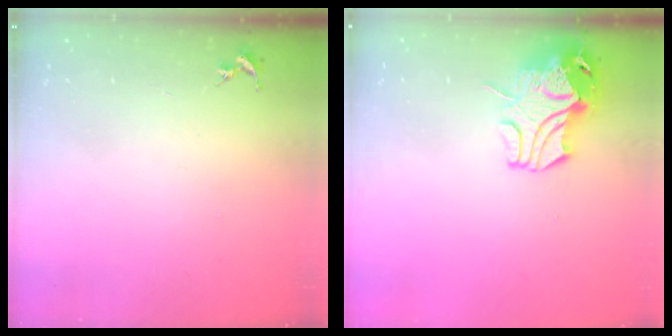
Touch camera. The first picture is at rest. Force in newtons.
{"total": 12.1, "press": 12.0, "slide": 1.8}